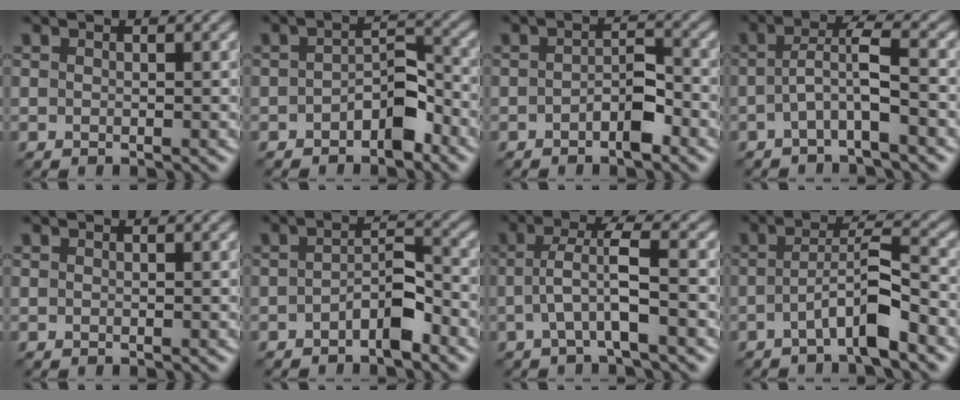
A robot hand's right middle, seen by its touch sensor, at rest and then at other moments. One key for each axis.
{"total": 3.8, "fx": -1.9, "fy": 1.9, "fz": 2.8, "tx": -0.042, "ty": 0.012, "tz": -0.033}
{"total": 2.8, "fx": -1.3, "fy": 1.1, "fz": 2.3, "tx": -0.034, "ty": 0.008, "tz": -0.024}
{"total": 3.7, "fx": -0.9, "fy": 0.5, "fz": 3.6, "tx": -0.069, "ty": 0.013, "tz": -0.026}
{"total": 0.0}
{"total": 3.4, "fx": -1.7, "fy": 1.2, "fz": 2.7, "tx": -0.043, "ty": 0.011, "tz": -0.033}
{"total": 4.2, "fx": -0.6, "fy": 0.5, "fz": 4.2, "tx": -0.083, "ty": 0.009, "tz": -0.016}
{"total": 4.6, "fx": -2.1, "fy": 0.7, "fz": 4.0, "tx": -0.069, "ty": 0.015, "tz": -0.043}